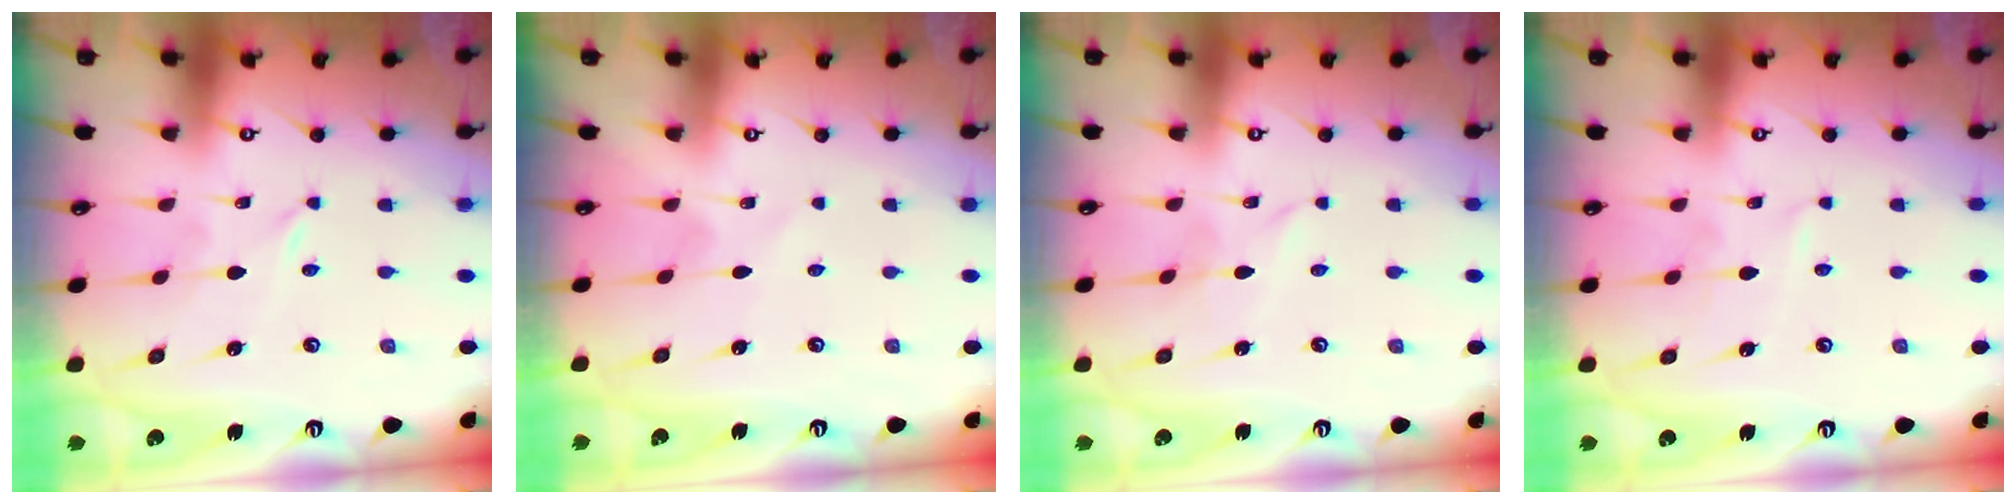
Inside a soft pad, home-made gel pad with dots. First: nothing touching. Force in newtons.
{"total": 1.8, "press": 1.8, "slide": 0.2}
{"total": 1.8, "press": 1.8, "slide": 0.2}
{"total": 3.3, "press": 3.2, "slide": 0.4}